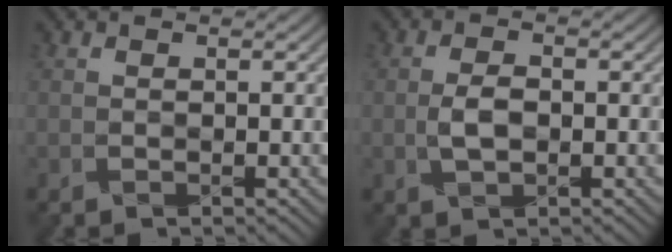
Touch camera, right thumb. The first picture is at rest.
{"total": 2.6, "force": [-0.7, 1.4, 2.0], "torque": [-0.041, -0.002, -0.012]}